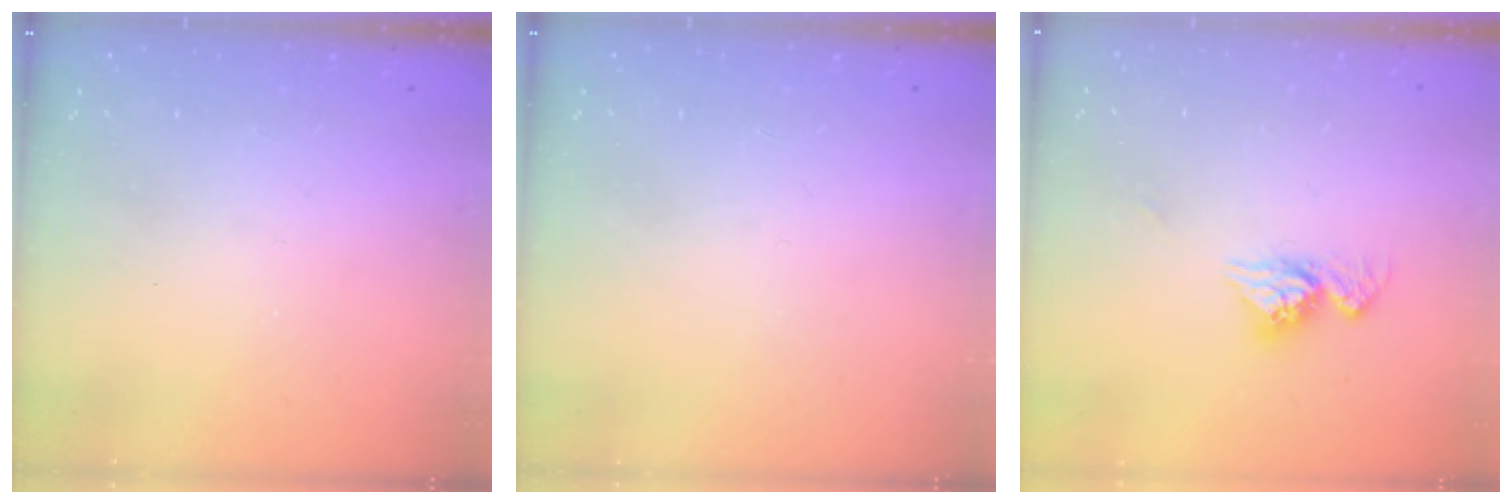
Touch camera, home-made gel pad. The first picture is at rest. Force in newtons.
{"total": 0.0}
{"total": 11.1, "press": 11.0, "slide": 0.9}